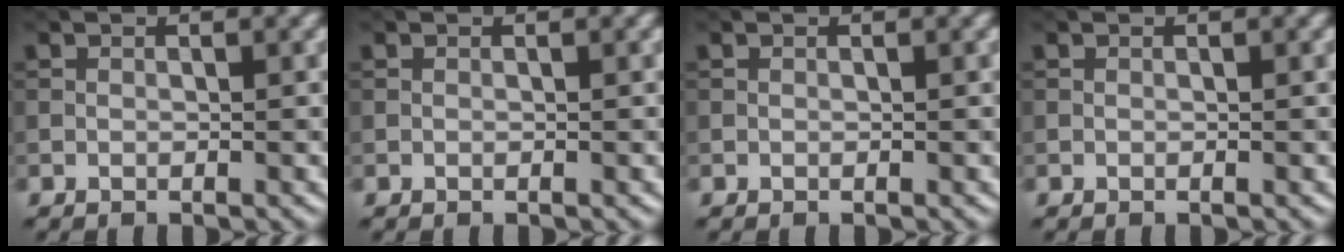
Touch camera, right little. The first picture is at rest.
{"total": 0.0}
{"total": 0.0}
{"total": 0.0}